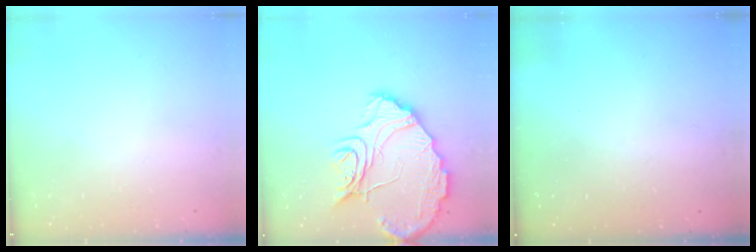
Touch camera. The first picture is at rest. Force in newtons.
{"total": 15.2, "press": 15.1, "slide": 1.6}
{"total": 3.2, "press": 3.2, "slide": 0.1}